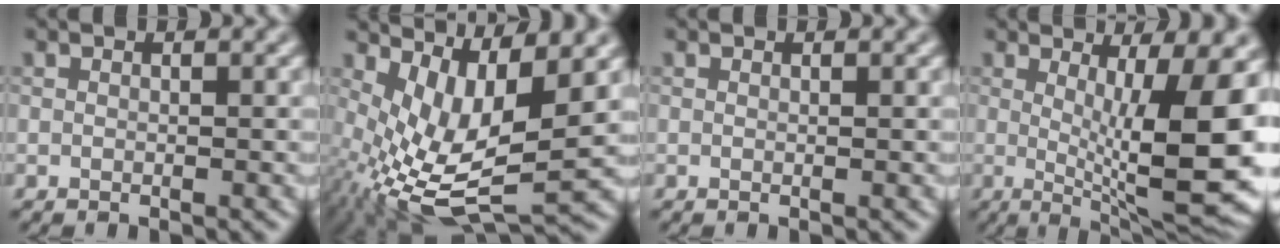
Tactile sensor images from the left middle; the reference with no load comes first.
{"total": 9.3, "force": [0.1, 3.5, 8.6], "torque": [-0.177, -0.017, 0.011]}
{"total": 0.0}
{"total": 10.8, "force": [0.5, 2.7, 10.5], "torque": [-0.142, -0.015, 0.011]}